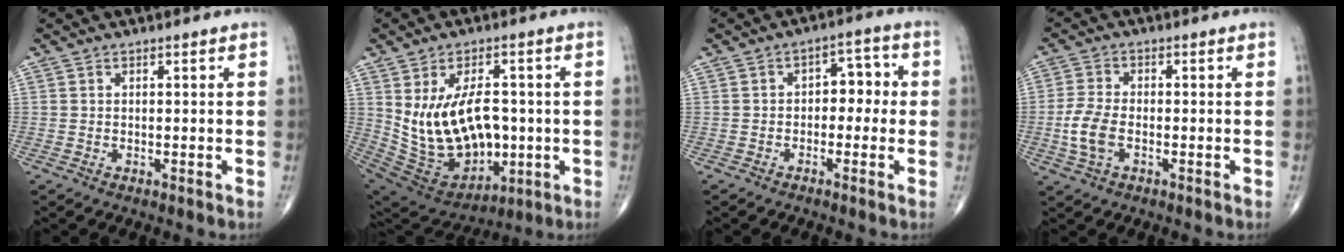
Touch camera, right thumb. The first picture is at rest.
{"total": 18.6, "force": [0.3, 11.9, 14.3], "torque": [-0.231, -0.001, 0.039]}
{"total": 5.6, "force": [-0.5, 3.8, 4.1], "torque": [-0.025, 0.025, -0.017]}
{"total": 6.3, "force": [-1.5, 3.5, 5.0], "torque": [-0.115, 0.008, -0.031]}